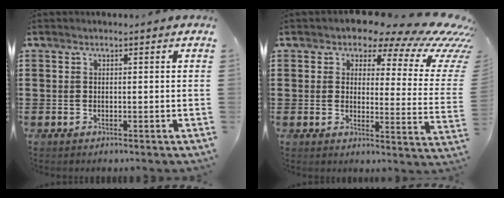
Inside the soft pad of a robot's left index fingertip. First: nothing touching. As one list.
[{"total": 8.5, "force": [6.6, 3.1, 4.3], "torque": [-0.074, -0.047, 0.108]}]